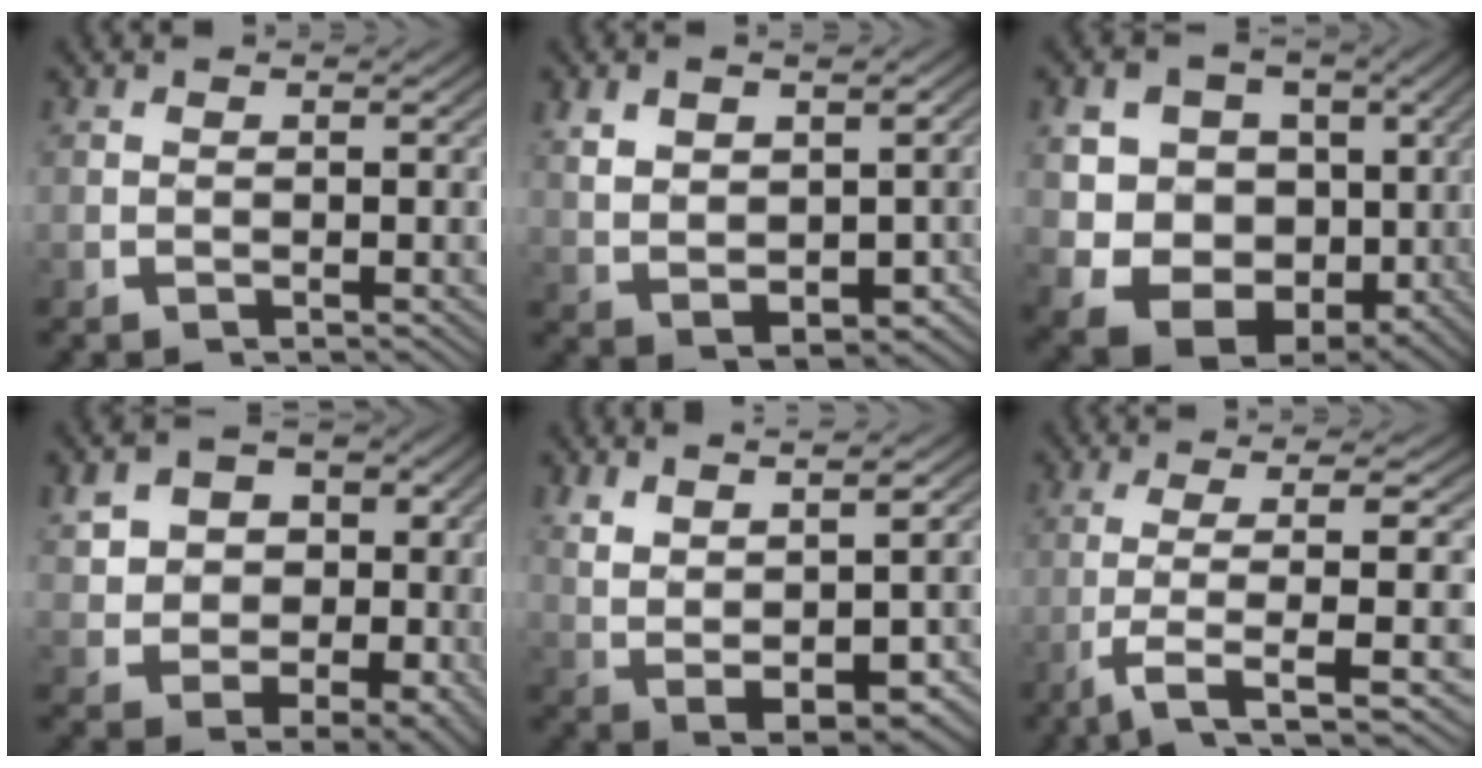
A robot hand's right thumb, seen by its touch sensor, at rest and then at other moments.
{"total": 4.4, "force": [0.8, 2.8, 3.3], "torque": [-0.062, -0.015, 0.033]}
{"total": 17.3, "force": [-1.7, 13.9, 10.2], "torque": [-0.213, -0.067, -0.017]}
{"total": 11.4, "force": [2.3, 8.9, 6.7], "torque": [-0.129, -0.022, 0.041]}
{"total": 7.3, "force": [1.0, 4.2, 5.9], "torque": [-0.132, -0.031, 0.047]}
{"total": 7.9, "force": [-1.9, 2.3, 7.3], "torque": [-0.164, -0.027, -0.009]}